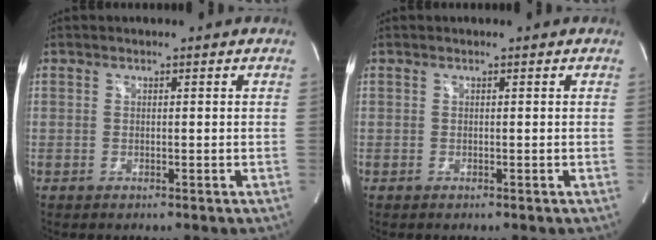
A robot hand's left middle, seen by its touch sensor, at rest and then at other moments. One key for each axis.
{"total": 0.0}